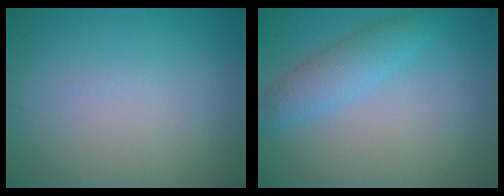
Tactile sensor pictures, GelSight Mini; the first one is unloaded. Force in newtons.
{"total": 3.0, "press": 3.0, "slide": 0.1}